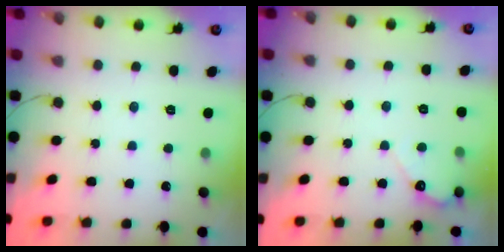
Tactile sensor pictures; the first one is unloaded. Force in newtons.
{"total": 3.8, "press": 3.7, "slide": 0.3}